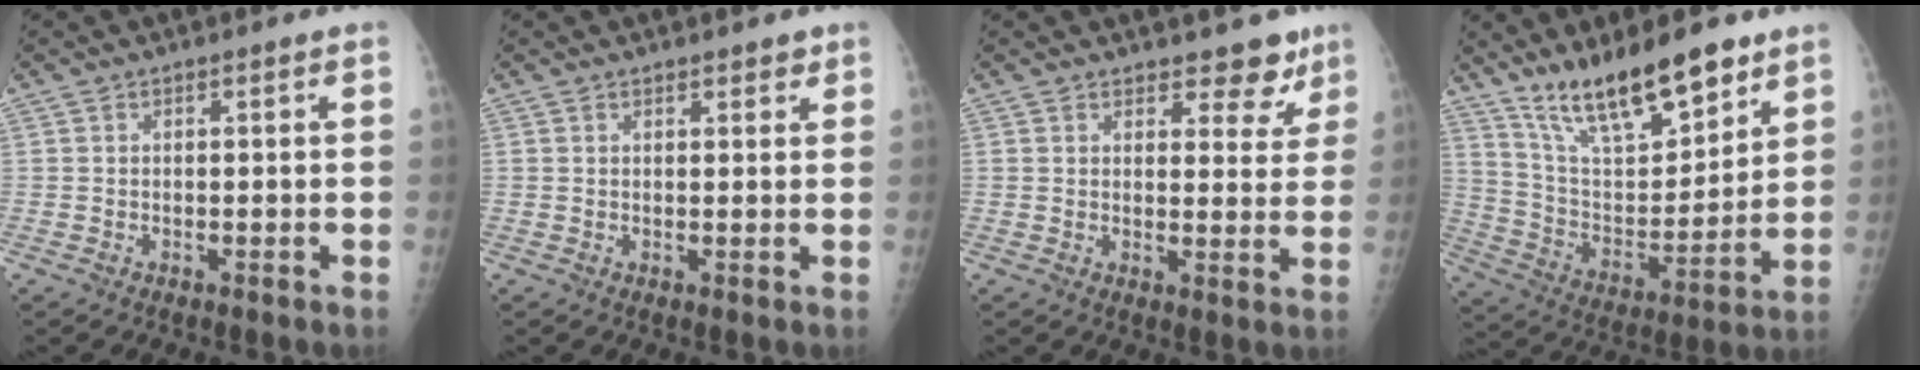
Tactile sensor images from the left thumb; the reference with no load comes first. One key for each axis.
{"total": 1.7, "fx": 1.3, "fy": 0.8, "fz": 0.7, "tx": 0.004, "ty": -0.007, "tz": 0.014}
{"total": 6.1, "fx": 4.9, "fy": 3.1, "fz": 1.9, "tx": 0.010, "ty": -0.033, "tz": 0.057}
{"total": 18.2, "fx": 13.3, "fy": 5.7, "fz": 11.0, "tx": -0.145, "ty": -0.078, "tz": 0.243}